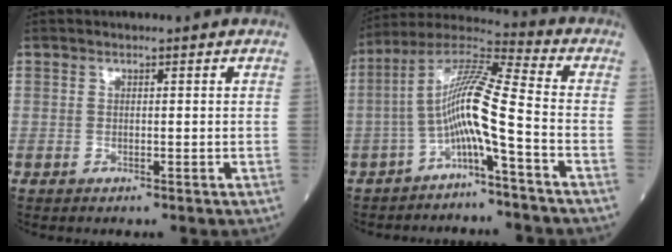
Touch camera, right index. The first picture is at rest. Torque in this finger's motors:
{"motor_torque": [1.22, -0.85, 0.60, 0.21]}